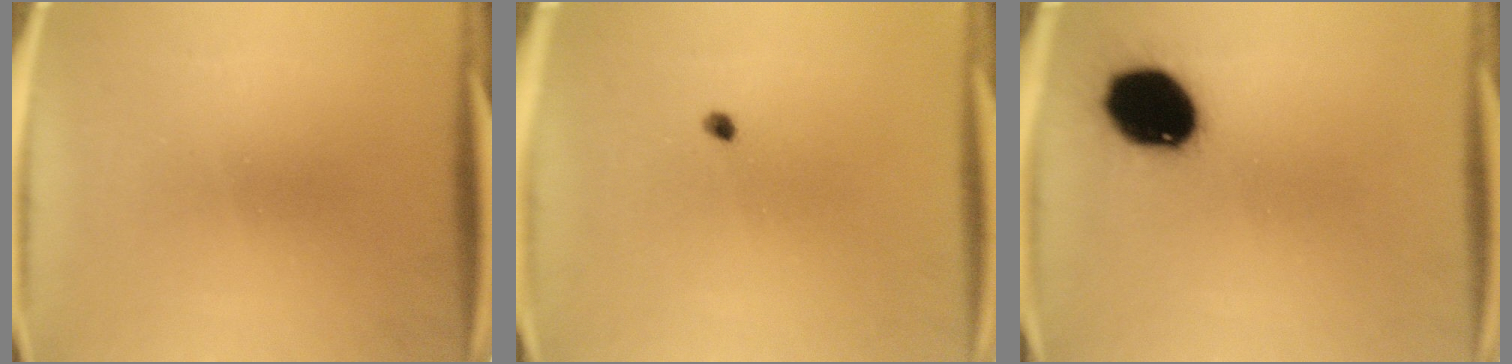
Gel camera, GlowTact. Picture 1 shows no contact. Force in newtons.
{"total": 0.9}
{"total": 15.6}